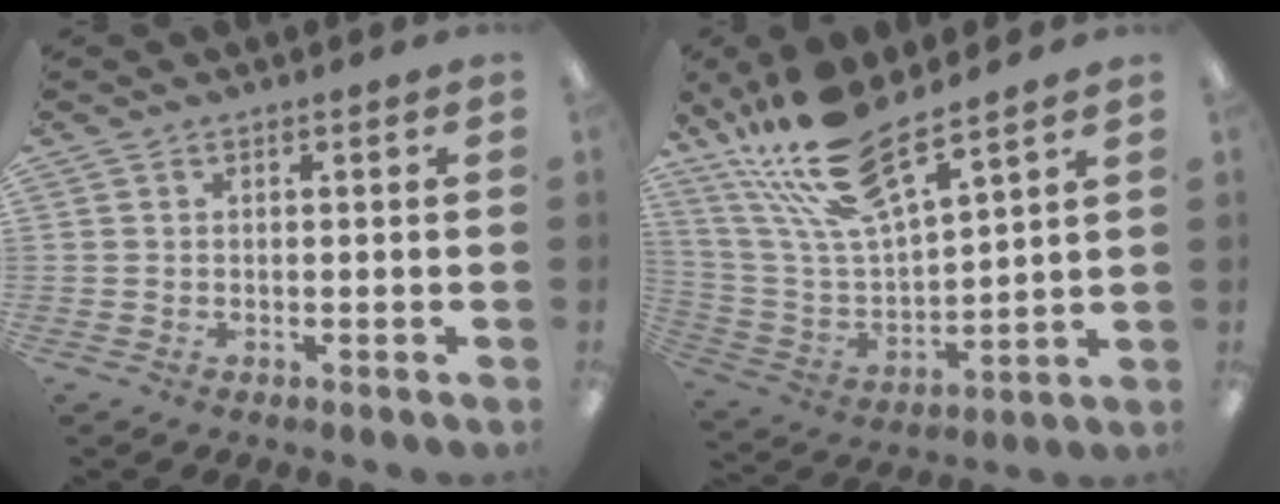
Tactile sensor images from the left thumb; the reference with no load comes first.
{"total": 19.1, "force": [15.0, 5.2, 10.6], "torque": [-0.236, -0.085, 0.267]}